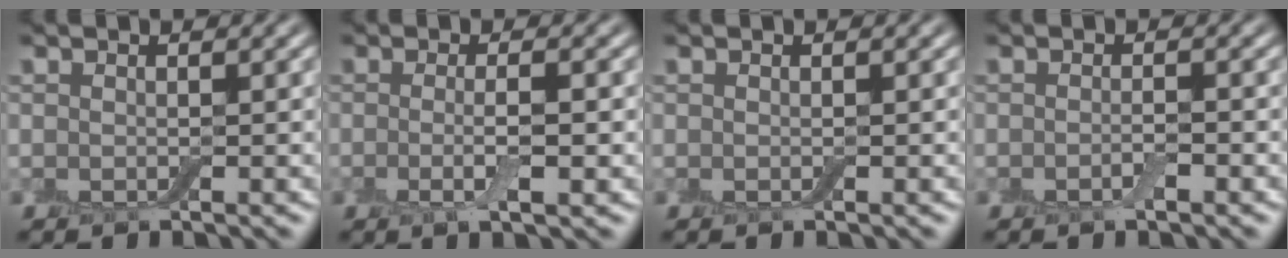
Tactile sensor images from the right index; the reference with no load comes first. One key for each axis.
{"total": 3.0, "fx": -0.4, "fy": 0.6, "fz": 2.9, "tx": -0.055, "ty": -0.008, "tz": -0.008}
{"total": 0.0}
{"total": 1.0, "fx": -0.5, "fy": 0.2, "fz": 0.9, "tx": -0.017, "ty": -0.001, "tz": -0.010}